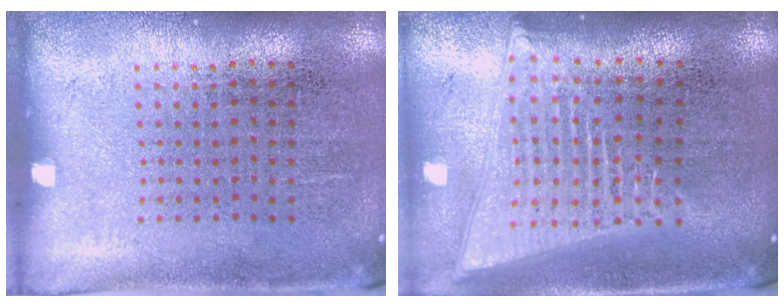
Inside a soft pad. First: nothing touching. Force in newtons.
{"total": 2.1, "press": 1.8, "slide": 1.1}